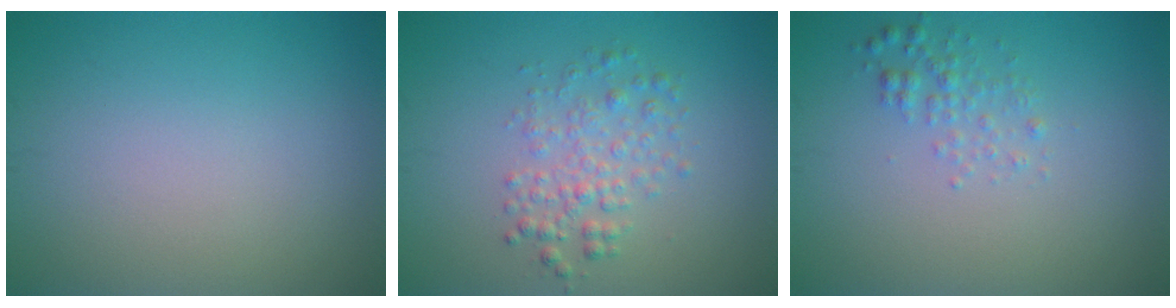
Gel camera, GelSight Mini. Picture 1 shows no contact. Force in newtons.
{"total": 2.7, "press": 2.7, "slide": 0.0}
{"total": 1.5, "press": 1.5, "slide": 0.0}